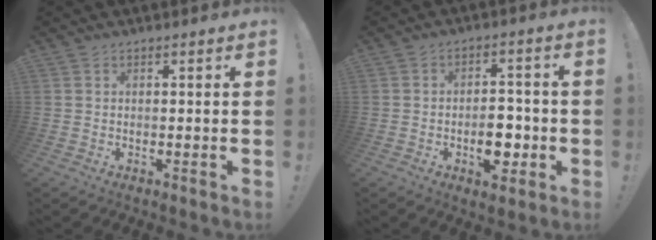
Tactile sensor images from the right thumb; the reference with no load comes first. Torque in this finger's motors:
{"motor_torque": [0.02, 0.17, 0.53, -0.53, 0.15]}